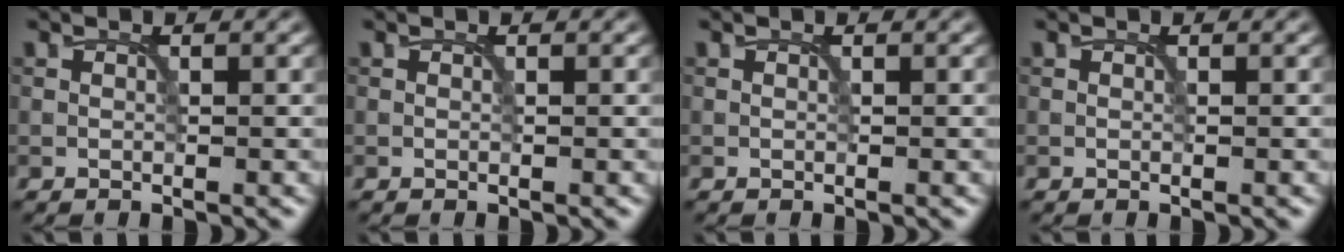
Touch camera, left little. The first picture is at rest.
{"total": 0.0}
{"total": 0.0}
{"total": 0.0}